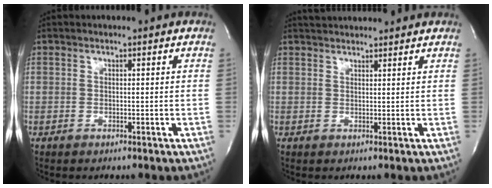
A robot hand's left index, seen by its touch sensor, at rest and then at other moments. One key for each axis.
{"total": 4.6, "fx": 4.5, "fy": 0.6, "fz": 0.8, "tx": -0.015, "ty": 0.027, "tz": 0.061}